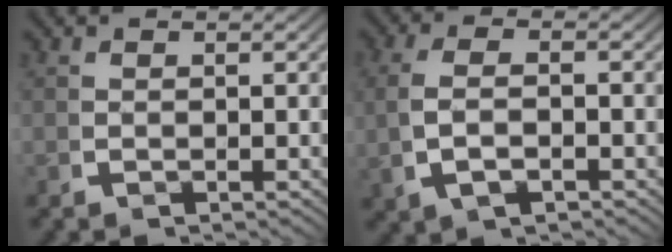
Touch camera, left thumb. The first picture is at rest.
{"total": 3.8, "force": [-0.3, 2.1, 3.2], "torque": [-0.077, -0.003, 0.001]}